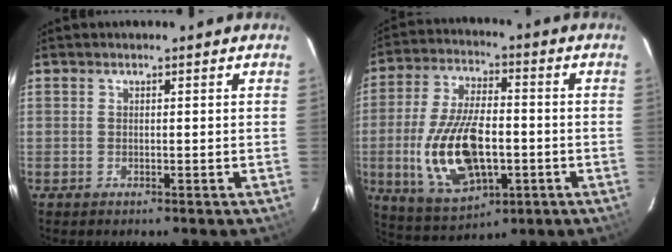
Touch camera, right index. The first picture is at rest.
{"total": 17.7, "force": [-3.5, 8.5, 15.1], "torque": [-0.312, -0.007, -0.048]}